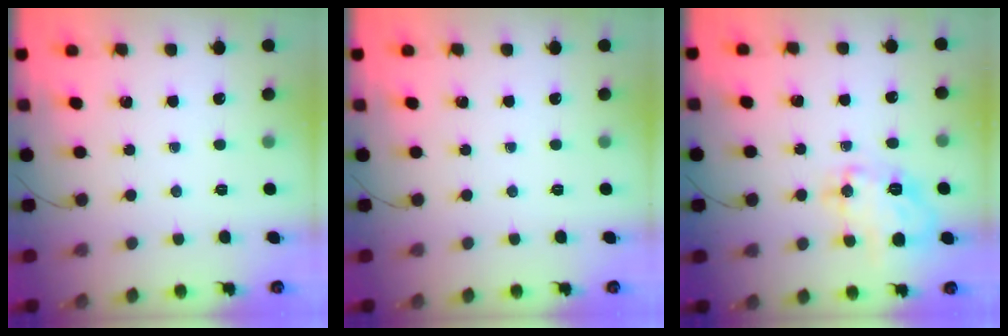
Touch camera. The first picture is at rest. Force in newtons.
{"total": 0.0}
{"total": 14.6, "press": 14.5, "slide": 0.9}